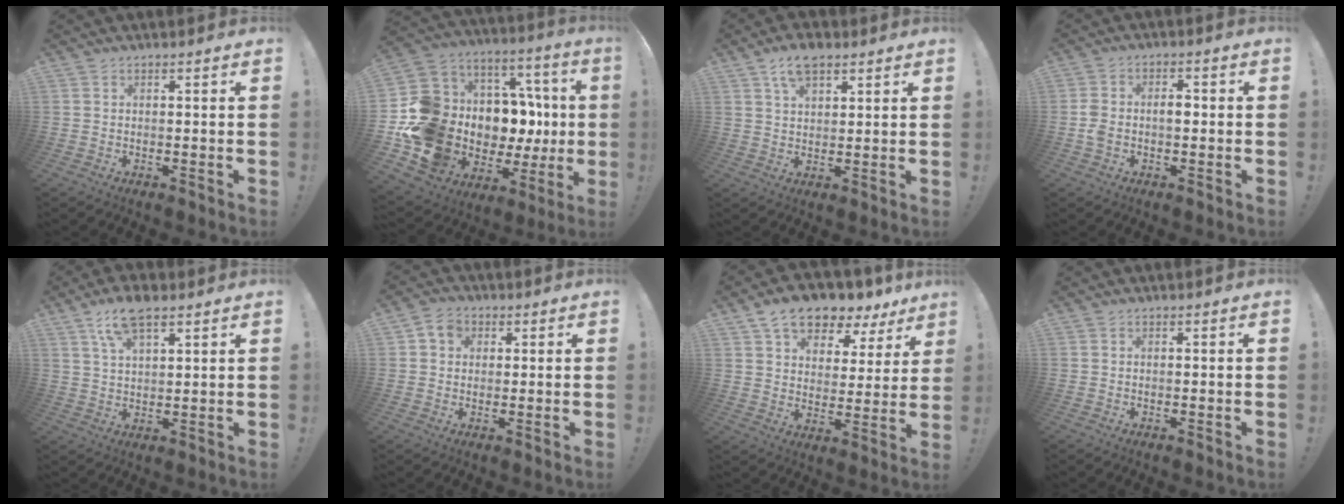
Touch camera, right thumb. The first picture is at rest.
{"total": 17.8, "force": [-2.1, 13.4, 11.5], "torque": [-0.202, -0.042, 0.042]}
{"total": 6.7, "force": [4.1, 3.4, 4.1], "torque": [-0.067, -0.011, 0.074]}
{"total": 5.3, "force": [-1.0, 3.4, 4.0], "torque": [-0.076, 0.010, -0.023]}
{"total": 9.0, "force": [5.6, 3.5, 6.1], "torque": [-0.104, -0.016, 0.101]}
{"total": 4.8, "force": [1.6, 4.1, 2.0], "torque": [-0.022, 0.000, 0.027]}
{"total": 11.8, "force": [9.0, 5.7, 5.0], "torque": [-0.078, -0.065, 0.165]}
{"total": 0.0}